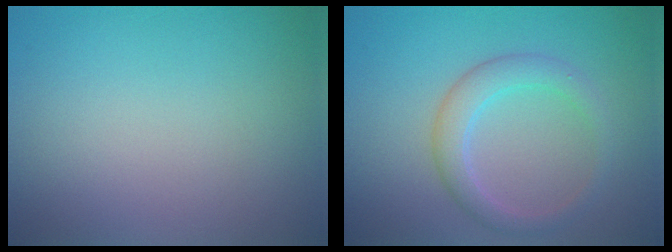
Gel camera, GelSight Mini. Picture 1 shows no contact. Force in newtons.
{"total": 2.9, "press": 2.9, "slide": 0.2}